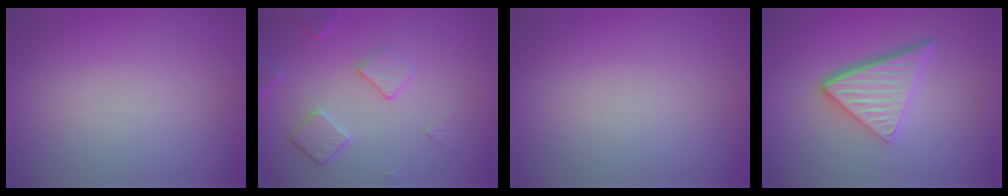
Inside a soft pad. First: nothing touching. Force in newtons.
{"total": 2.7, "press": 2.0, "slide": 1.7}
{"total": 0.0}
{"total": 5.6, "press": 3.8, "slide": 4.2}